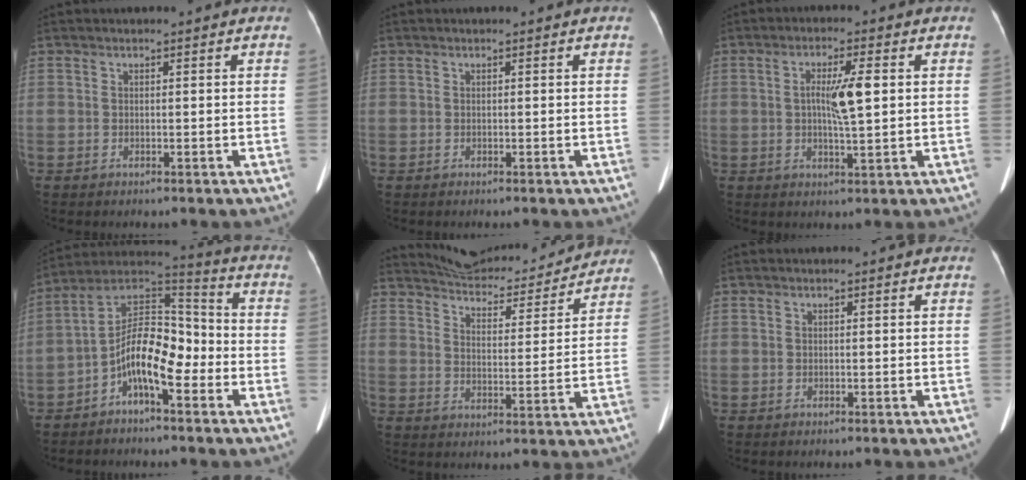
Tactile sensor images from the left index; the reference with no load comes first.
{"total": 0.0}
{"total": 5.4, "force": [0.4, 0.6, 5.4], "torque": [-0.101, 0.005, 0.003]}
{"total": 11.2, "force": [-4.4, 3.8, 9.5], "torque": [-0.175, 0.037, -0.082]}
{"total": 17.0, "force": [16.3, 3.0, 3.8], "torque": [-0.050, 0.000, 0.220]}
{"total": 0.0}